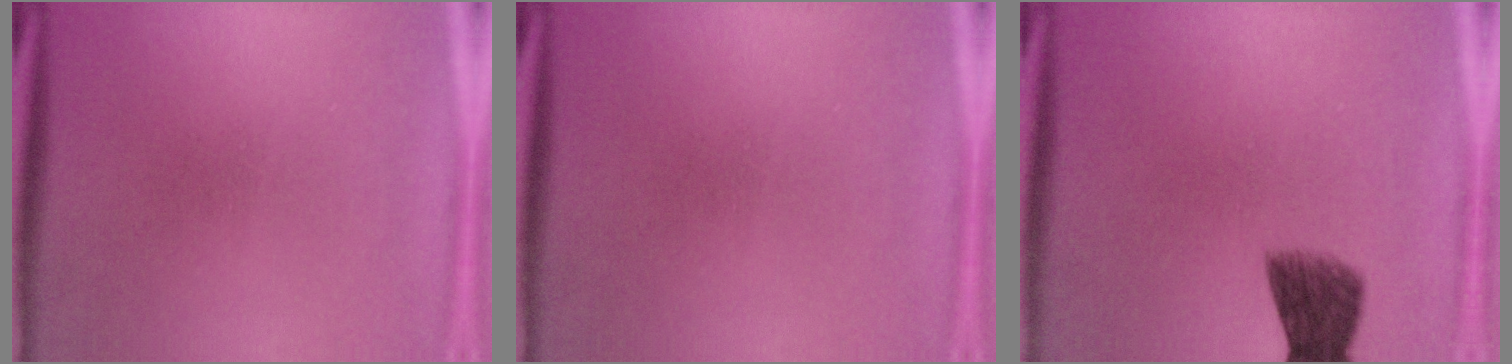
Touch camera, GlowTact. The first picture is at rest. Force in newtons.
{"total": 0.0}
{"total": 5.9}